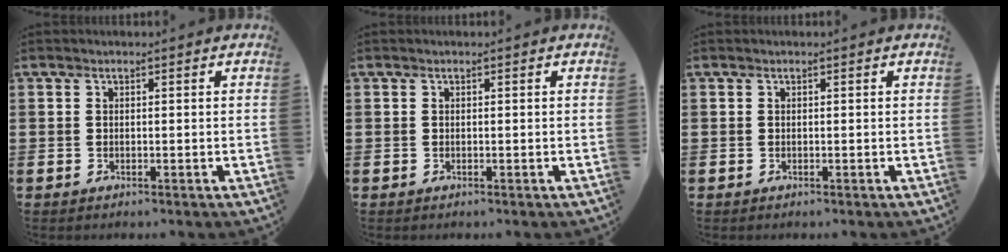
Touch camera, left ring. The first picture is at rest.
{"total": 0.0}
{"total": 0.0}